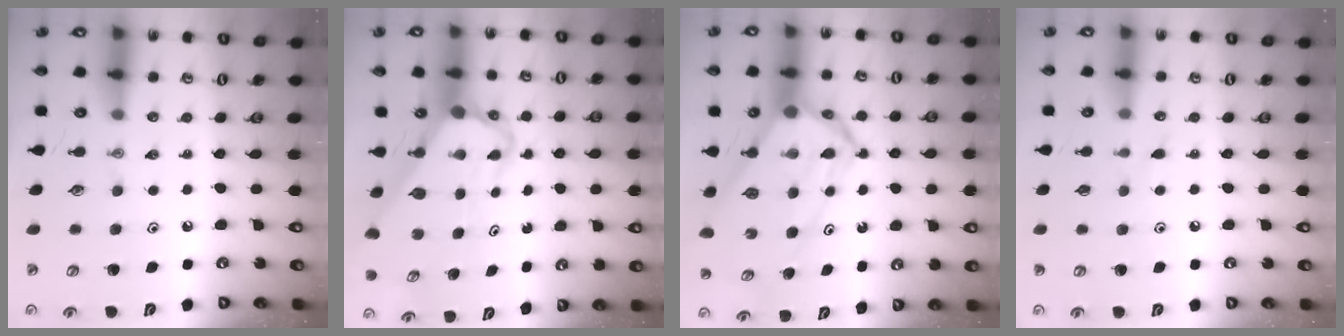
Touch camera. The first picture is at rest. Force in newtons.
{"total": 5.5, "press": 5.5, "slide": 0.5}
{"total": 13.6, "press": 13.6, "slide": 1.3}
{"total": 5.2, "press": 5.1, "slide": 0.4}